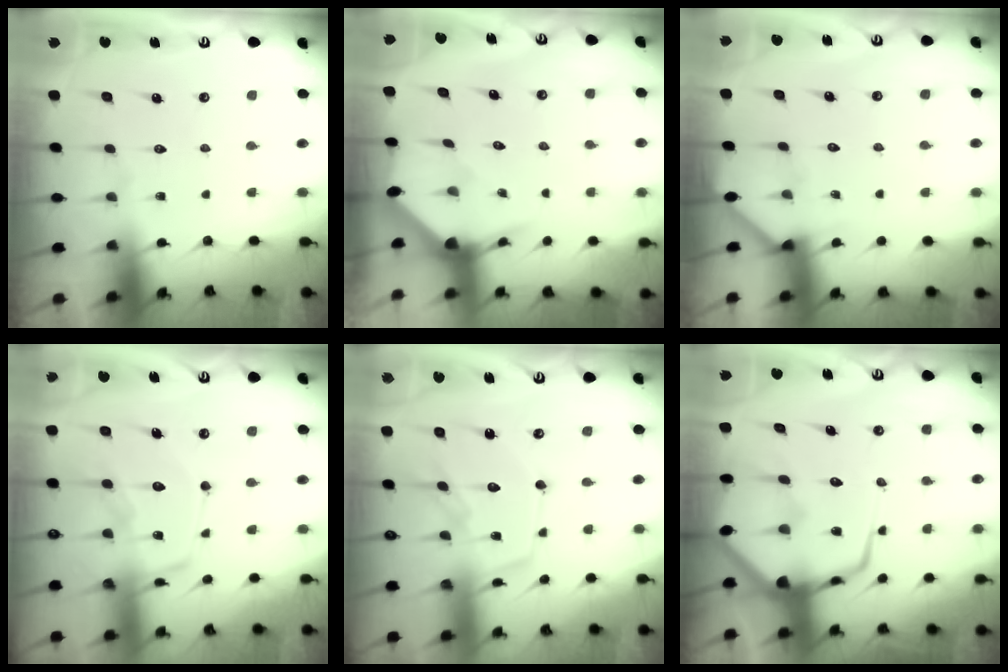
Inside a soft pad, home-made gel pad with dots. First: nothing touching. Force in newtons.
{"total": 3.1, "press": 3.0, "slide": 0.3}
{"total": 2.2, "press": 2.2, "slide": 0.3}
{"total": 16.0, "press": 16.0, "slide": 1.2}
{"total": 13.4, "press": 13.4, "slide": 1.2}
{"total": 15.3, "press": 15.3, "slide": 1.6}